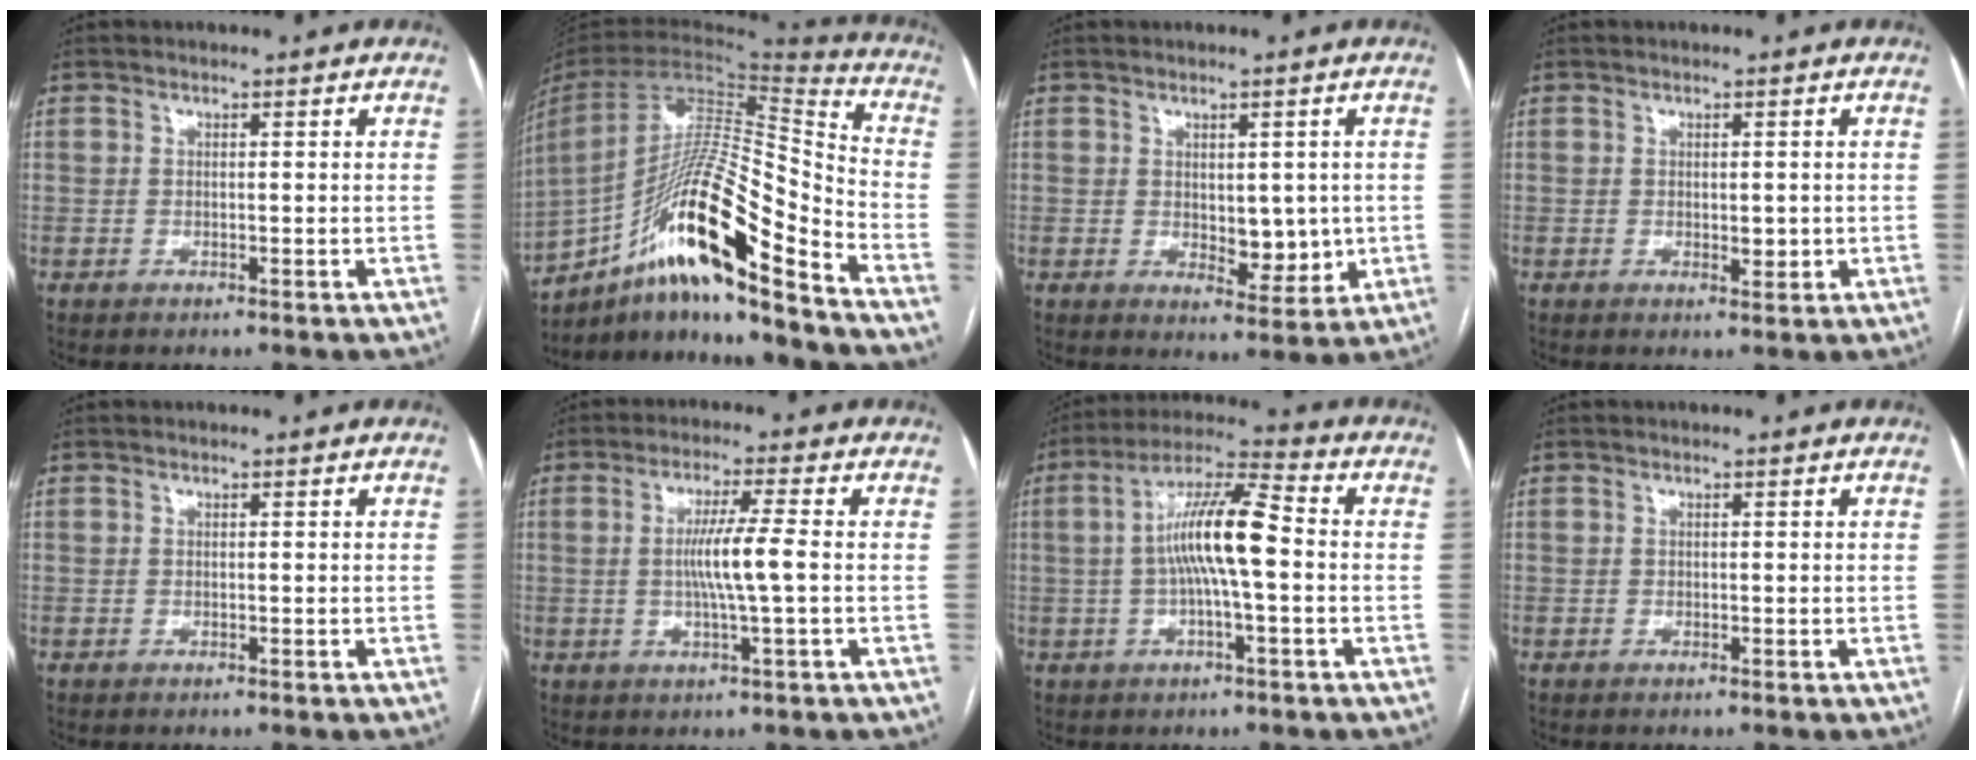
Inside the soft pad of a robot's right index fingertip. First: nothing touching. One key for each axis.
{"total": 23.0, "fx": -13.8, "fy": 2.3, "fz": 18.2, "tx": -0.338, "ty": 0.000, "tz": -0.244}
{"total": 5.7, "fx": -0.1, "fy": 3.0, "fz": 4.9, "tx": -0.062, "ty": -0.007, "tz": 0.010}
{"total": 2.1, "fx": -0.2, "fy": 1.0, "fz": 1.9, "tx": -0.026, "ty": -0.003, "tz": 0.002}
{"total": 0.0}
{"total": 6.3, "fx": -0.3, "fy": -0.6, "fz": 6.2, "tx": -0.116, "ty": -0.001, "tz": -0.005}
{"total": 11.0, "fx": -0.4, "fy": 1.4, "fz": 10.9, "tx": -0.204, "ty": 0.023, "tz": -0.012}
{"total": 0.0}